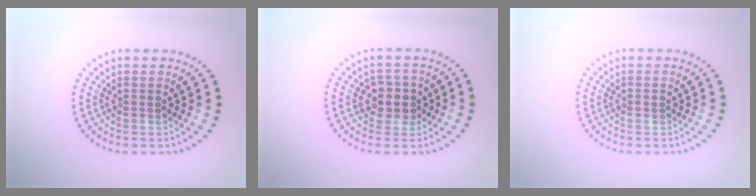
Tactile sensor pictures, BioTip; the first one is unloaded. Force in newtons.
{"total": 2.5, "press": 2.4, "slide": 0.9}
{"total": 0.7, "press": 0.7, "slide": 0.3}